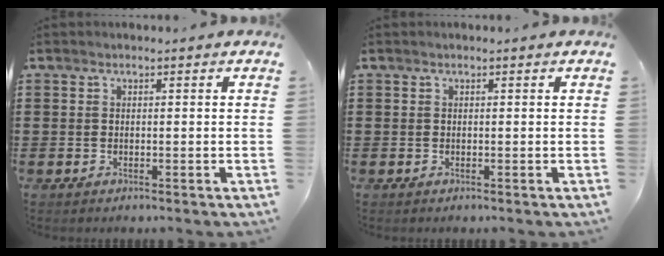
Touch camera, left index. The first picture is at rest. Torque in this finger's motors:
{"motor_torque": [0.00, 0.00, 0.00, 0.00]}